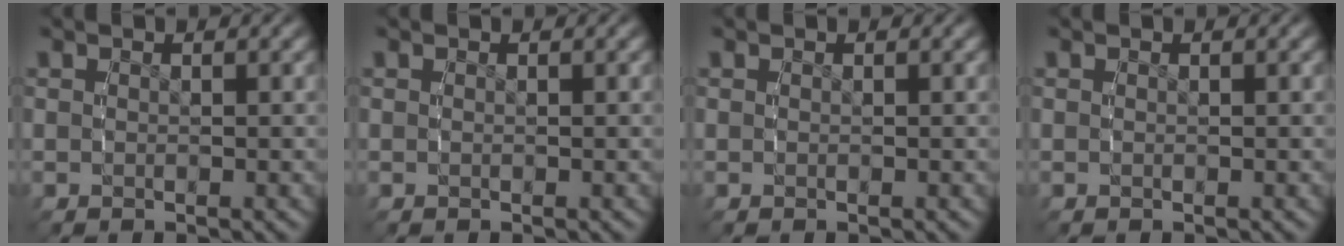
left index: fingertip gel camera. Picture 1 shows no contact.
{"total": 0.0}
{"total": 0.0}
{"total": 0.0}